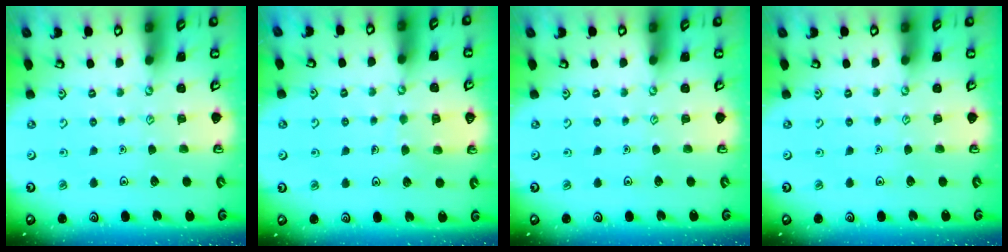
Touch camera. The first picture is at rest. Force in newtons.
{"total": 5.8, "press": 5.7, "slide": 0.4}
{"total": 0.0}
{"total": 0.0}